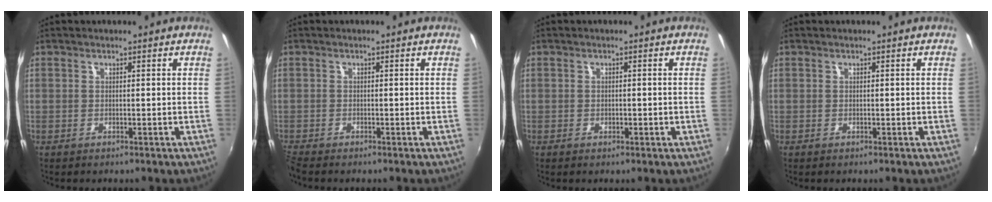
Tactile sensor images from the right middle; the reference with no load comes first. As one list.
[{"total": 1.9, "force": [-1.8, 0.1, 0.5], "torque": [-0.016, -0.014, -0.040]}, {"total": 1.0, "force": [-0.4, 0.6, 0.7], "torque": [-0.009, -0.001, -0.008]}, {"total": 0.0}]